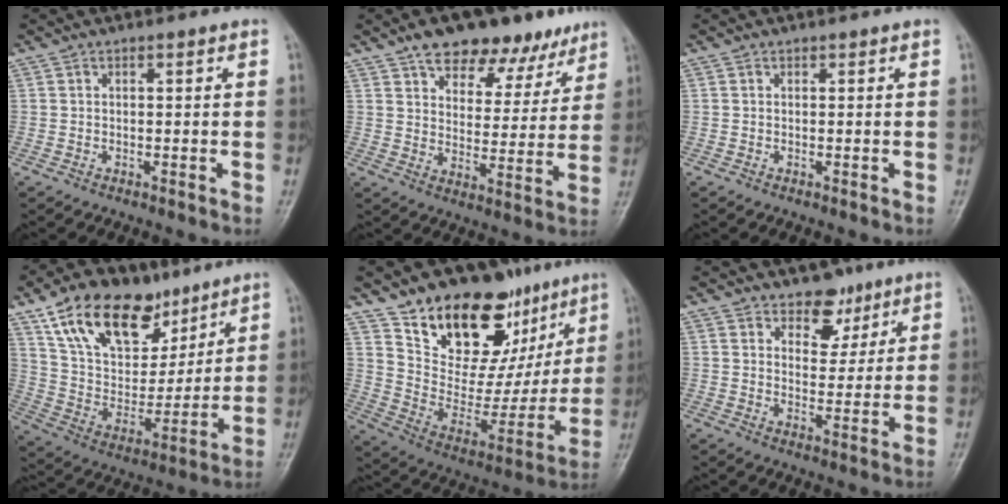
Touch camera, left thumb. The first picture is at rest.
{"total": 15.7, "force": [10.6, 7.9, 8.5], "torque": [-0.065, -0.037, 0.157]}
{"total": 0.0}
{"total": 21.7, "force": [13.1, 12.8, 11.7], "torque": [-0.157, -0.035, 0.240]}
{"total": 24.7, "force": [15.0, 14.2, 13.6], "torque": [-0.146, -0.052, 0.249]}
{"total": 6.4, "force": [4.3, 4.1, 2.2], "torque": [0.001, -0.026, 0.068]}